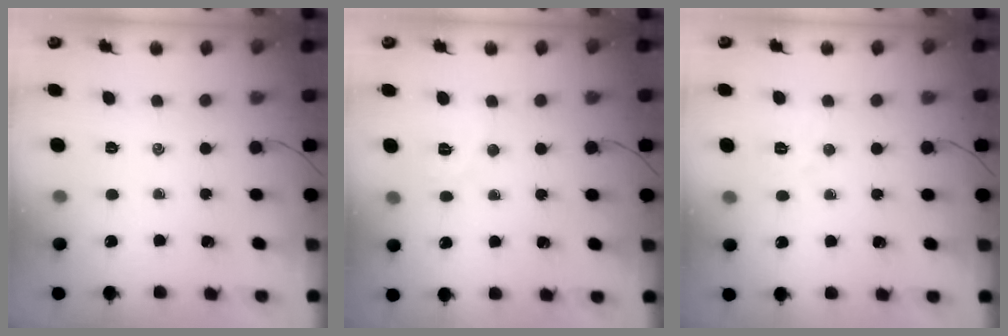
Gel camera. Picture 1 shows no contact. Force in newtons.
{"total": 4.2, "press": 4.1, "slide": 0.9}
{"total": 5.0, "press": 4.9, "slide": 1.0}